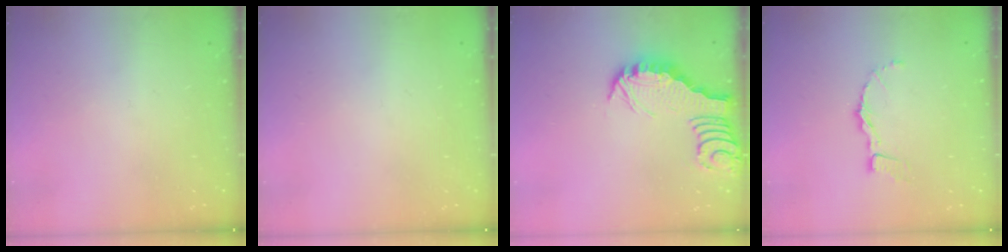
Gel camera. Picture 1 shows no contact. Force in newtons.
{"total": 0.0}
{"total": 2.6, "press": 2.6, "slide": 0.2}
{"total": 4.5, "press": 4.5, "slide": 0.0}